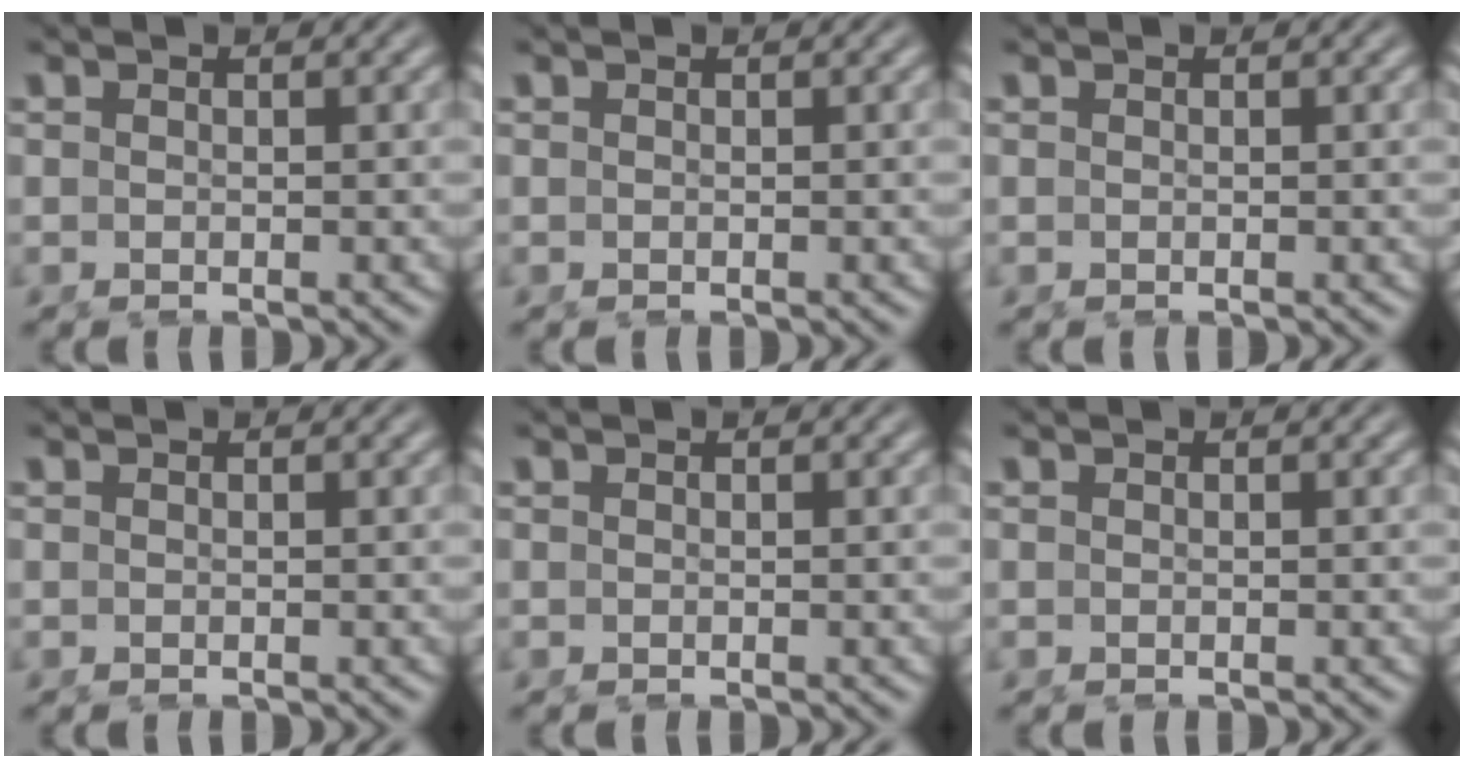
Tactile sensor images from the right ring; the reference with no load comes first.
{"total": 0.0}
{"total": 0.0}
{"total": 0.0}
{"total": 0.0}
{"total": 0.0}